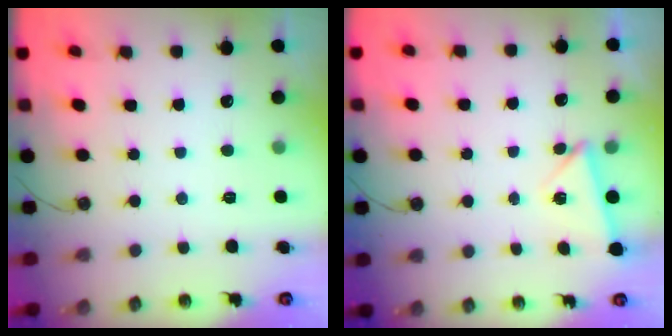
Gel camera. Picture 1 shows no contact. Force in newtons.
{"total": 2.3, "press": 2.1, "slide": 1.0}